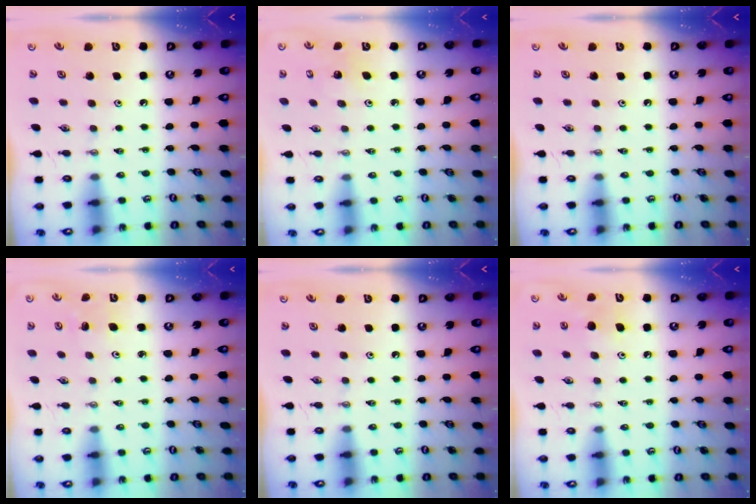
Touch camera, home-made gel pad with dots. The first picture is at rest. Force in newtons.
{"total": 3.5, "press": 3.5, "slide": 0.3}
{"total": 0.0}
{"total": 3.0, "press": 3.0, "slide": 0.2}
{"total": 0.0}
{"total": 7.2, "press": 7.2, "slide": 0.8}